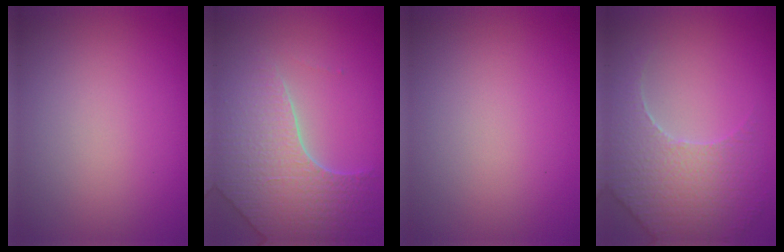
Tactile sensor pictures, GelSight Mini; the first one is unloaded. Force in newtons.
{"total": 6.1, "press": 5.1, "slide": 3.3}
{"total": 0.0}
{"total": 5.1, "press": 4.6, "slide": 2.1}